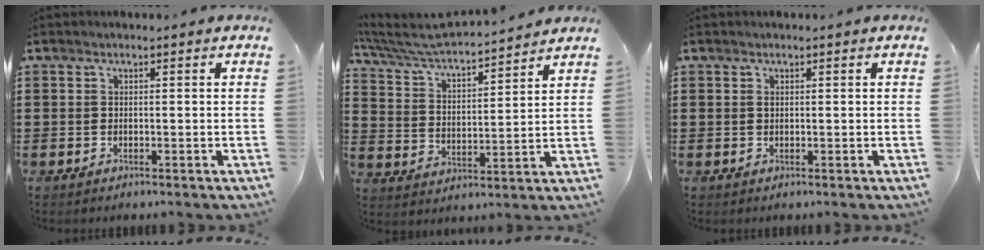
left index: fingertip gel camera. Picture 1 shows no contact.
{"total": 5.4, "force": [5.1, 0.3, 1.8], "torque": [-0.059, -0.035, 0.082]}
{"total": 0.6, "force": [0.2, 0.5, 0.3], "torque": [-0.009, 0.002, 0.005]}